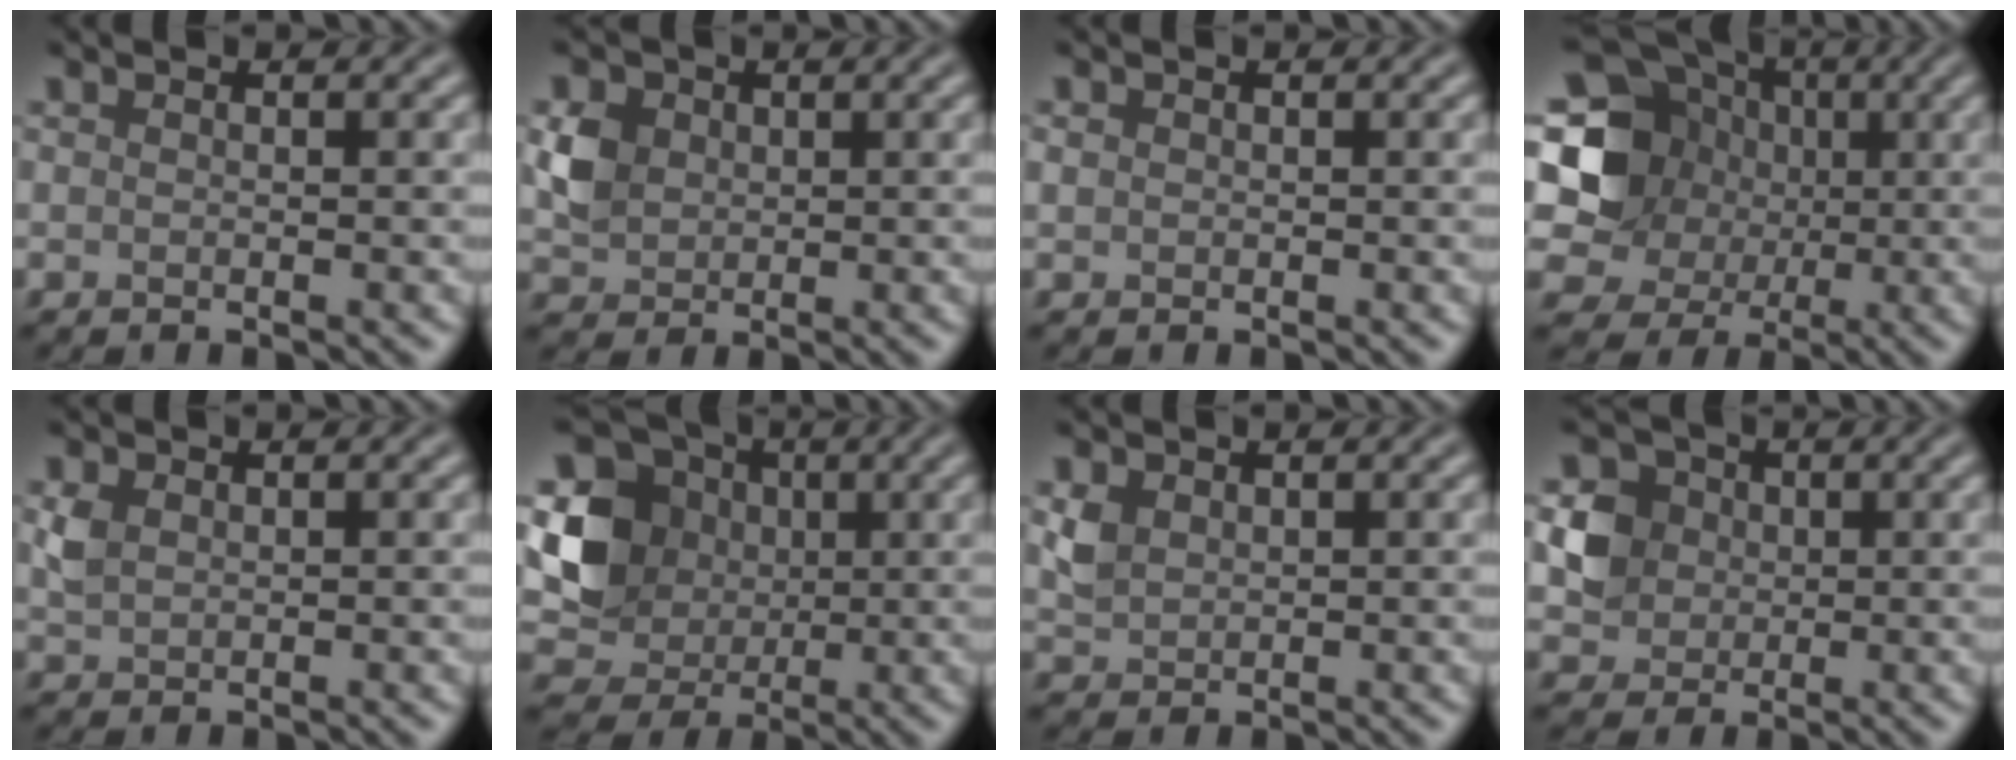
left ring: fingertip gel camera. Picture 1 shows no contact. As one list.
[{"total": 3.1, "force": [0.7, 2.7, 1.4], "torque": [-0.032, 0.001, 0.016]}, {"total": 0.5, "force": [0.1, 0.5, 0.1], "torque": [0.001, 0.000, 0.001]}, {"total": 12.4, "force": [1.6, 11.4, 4.6], "torque": [-0.131, 0.041, 0.000]}, {"total": 1.7, "force": [0.6, 1.3, 1.0], "torque": [-0.024, 0.002, 0.014]}, {"total": 6.2, "force": [0.7, 5.6, 2.6], "torque": [-0.055, 0.000, 0.009]}, {"total": 1.9, "force": [0.8, 1.5, 0.8], "torque": [-0.021, 0.001, 0.018]}, {"total": 3.4, "force": [0.3, 3.2, 1.1], "torque": [-0.014, 0.005, 0.007]}]